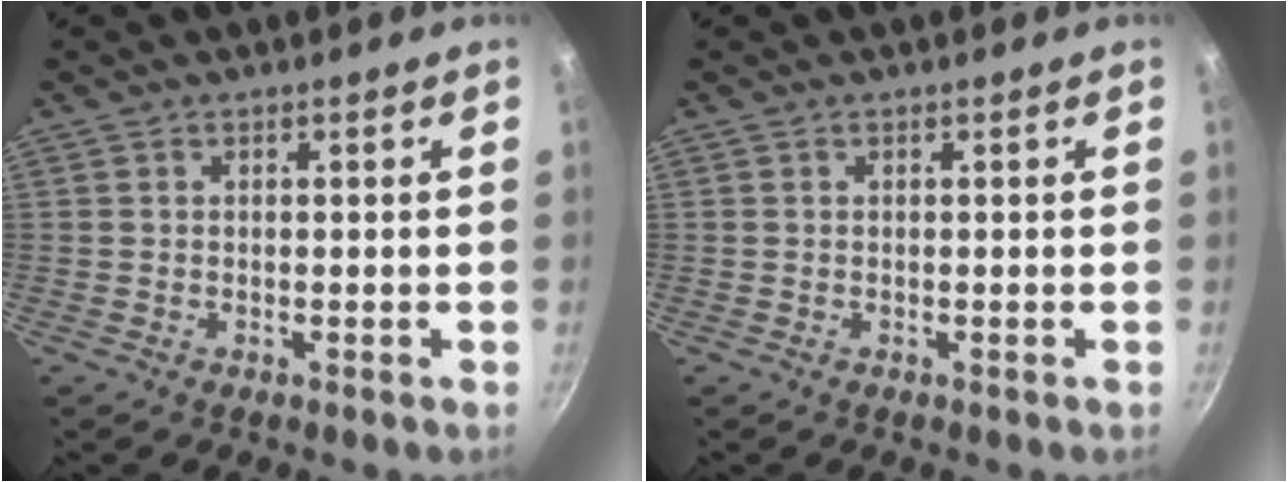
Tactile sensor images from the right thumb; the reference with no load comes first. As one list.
[{"total": 0.0}]